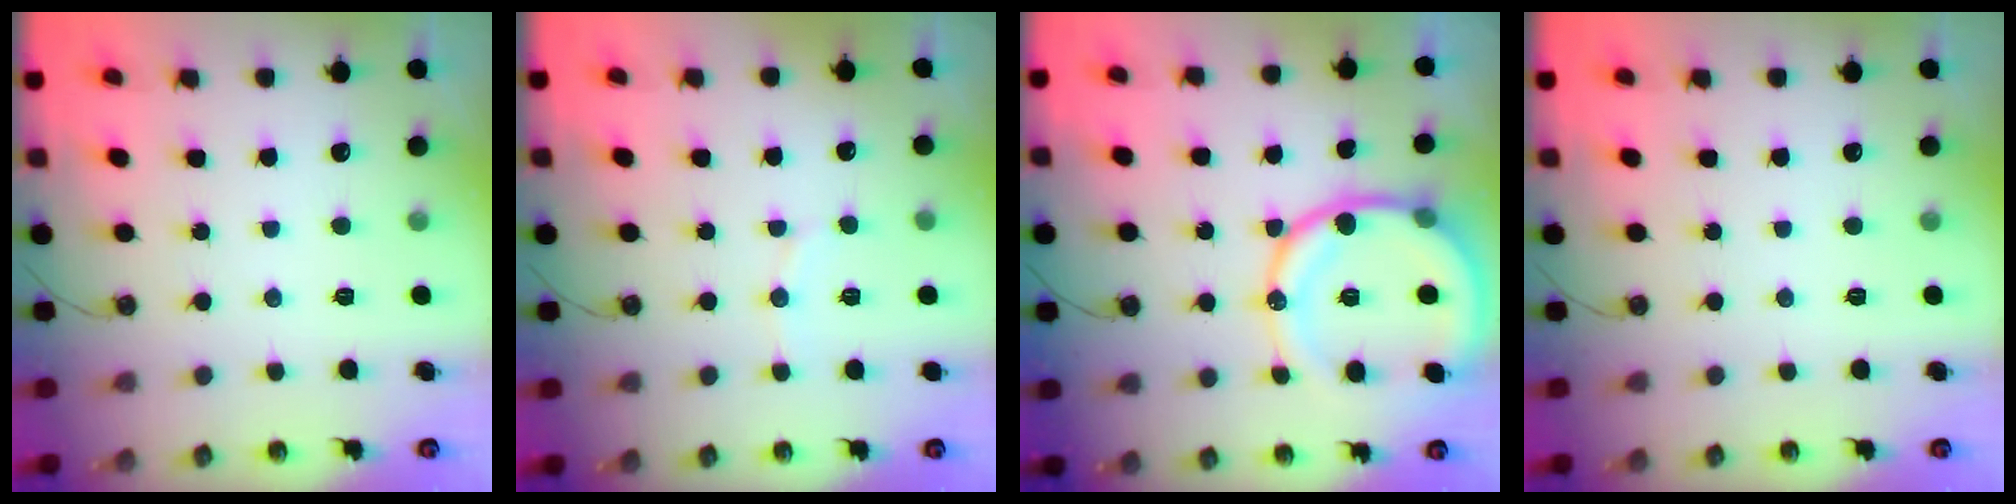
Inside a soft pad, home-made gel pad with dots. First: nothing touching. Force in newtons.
{"total": 4.8, "press": 4.6, "slide": 1.6}
{"total": 16.8, "press": 16.7, "slide": 2.2}
{"total": 0.0}